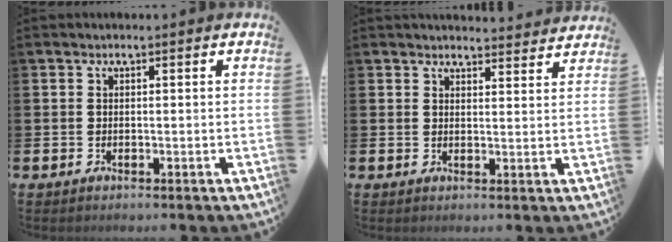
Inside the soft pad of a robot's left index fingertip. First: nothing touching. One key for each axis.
{"total": 3.4, "fx": 3.4, "fy": 0.5, "fz": 0.0, "tx": 0.003, "ty": -0.023, "tz": 0.060}